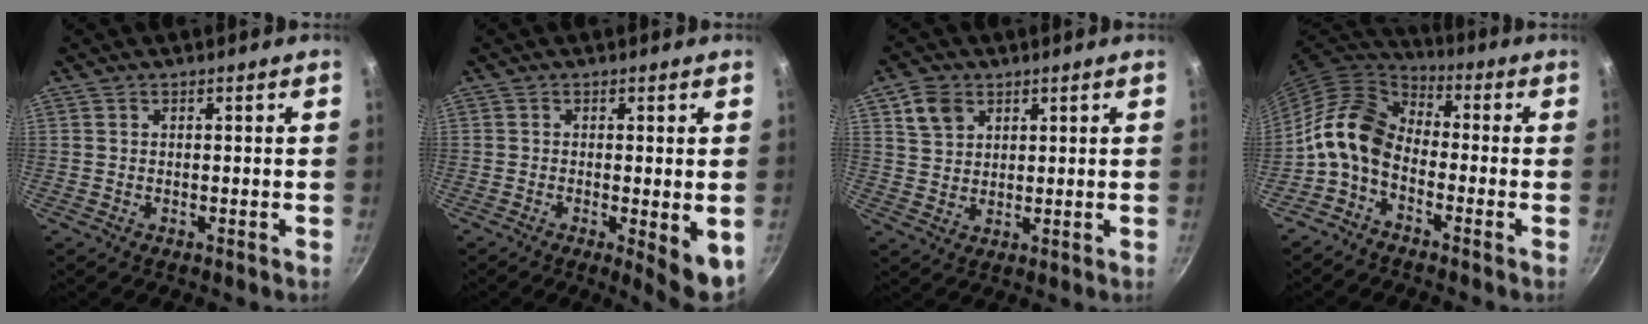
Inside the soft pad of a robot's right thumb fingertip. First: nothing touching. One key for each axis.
{"total": 6.4, "fx": -1.2, "fy": 1.7, "fz": 6.1, "tx": -0.075, "ty": -0.011, "tz": -0.011}
{"total": 5.9, "fx": 2.9, "fy": 4.4, "fz": 2.6, "tx": -0.032, "ty": -0.004, "tz": 0.058}
{"total": 11.4, "fx": -3.1, "fy": 7.6, "fz": 7.9, "tx": -0.138, "ty": 0.049, "tz": -0.082}